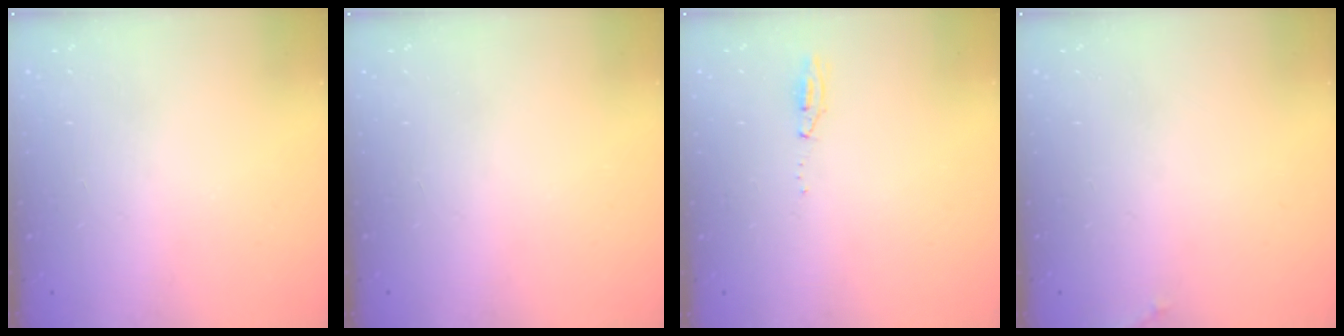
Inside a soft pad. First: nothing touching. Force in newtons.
{"total": 0.0}
{"total": 5.0, "press": 3.7, "slide": 3.3}
{"total": 5.6, "press": 5.3, "slide": 1.7}